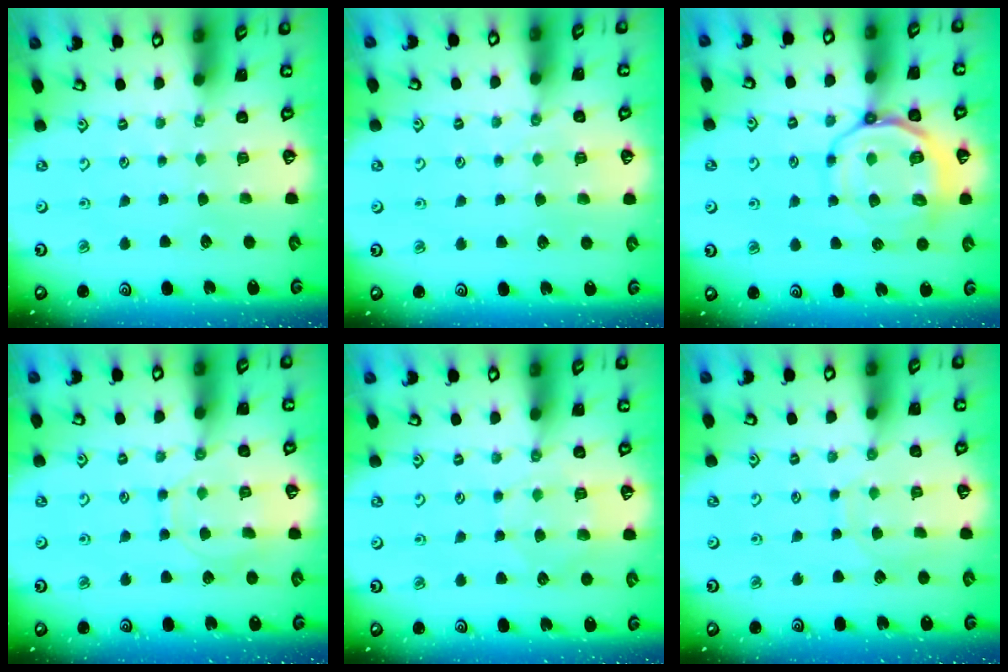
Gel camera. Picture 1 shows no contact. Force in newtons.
{"total": 2.8, "press": 2.8, "slide": 0.3}
{"total": 11.8, "press": 11.6, "slide": 2.2}
{"total": 10.1, "press": 10.0, "slide": 0.9}
{"total": 7.2, "press": 7.2, "slide": 1.0}
{"total": 6.0, "press": 6.0, "slide": 0.5}